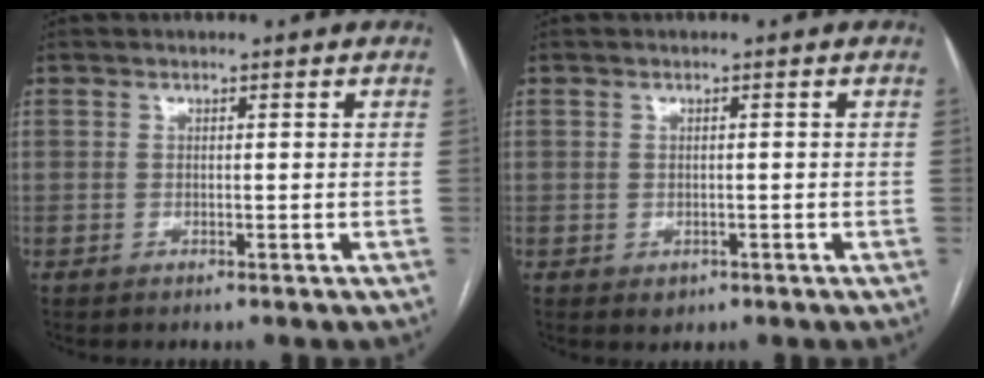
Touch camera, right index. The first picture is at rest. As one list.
[{"total": 1.4, "force": [-0.5, 1.2, 0.4], "torque": [-0.003, 0.002, 0.000]}]